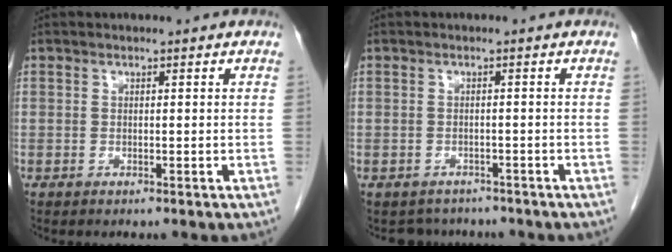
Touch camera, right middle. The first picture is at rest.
{"total": 3.5, "force": [-3.0, 1.7, -0.3], "torque": [0.004, 0.005, -0.044]}